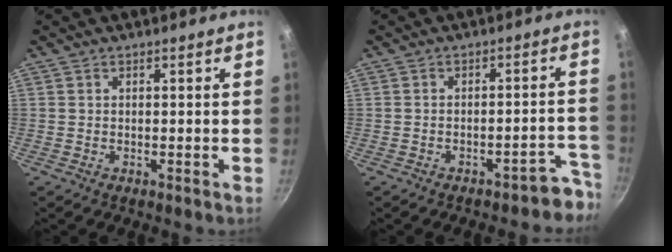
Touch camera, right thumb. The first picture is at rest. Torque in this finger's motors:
{"motor_torque": [-0.12, 0.07, 0.06, 0.20, 0.02]}